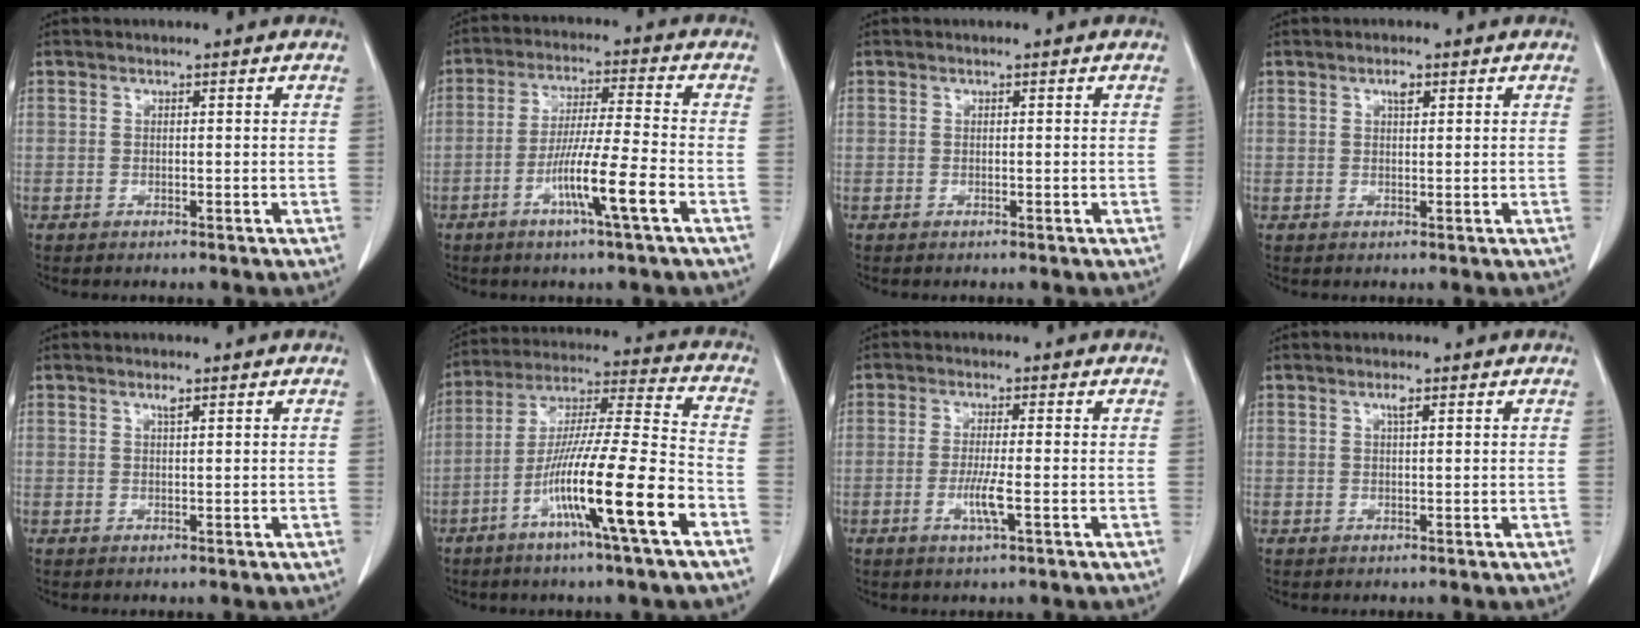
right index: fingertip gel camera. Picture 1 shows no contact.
{"total": 9.3, "force": [-4.0, -0.7, 8.4], "torque": [-0.156, -0.008, -0.077]}
{"total": 0.0}
{"total": 1.6, "force": [0.8, 0.6, 1.2], "torque": [-0.021, 0.000, 0.012]}
{"total": 0.9, "force": [0.6, 0.0, 0.7], "torque": [-0.015, -0.001, 0.012]}
{"total": 16.9, "force": [-7.5, -0.4, 15.2], "torque": [-0.278, -0.010, -0.134]}
{"total": 3.9, "force": [-1.3, 0.0, 3.7], "torque": [-0.074, -0.008, -0.024]}
{"total": 1.2, "force": [0.6, 0.1, 1.0], "torque": [-0.020, -0.001, 0.011]}